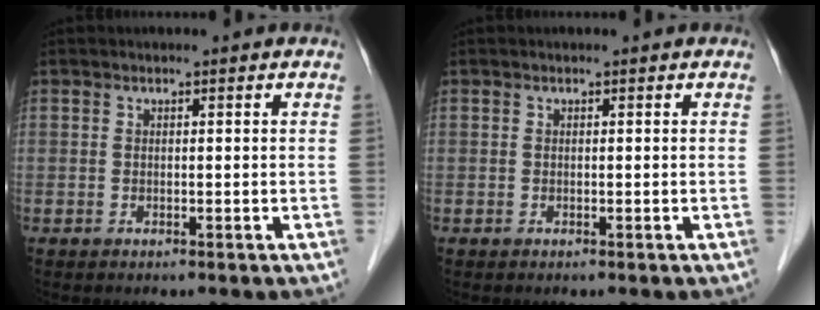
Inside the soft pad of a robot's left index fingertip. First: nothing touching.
{"total": 0.0}